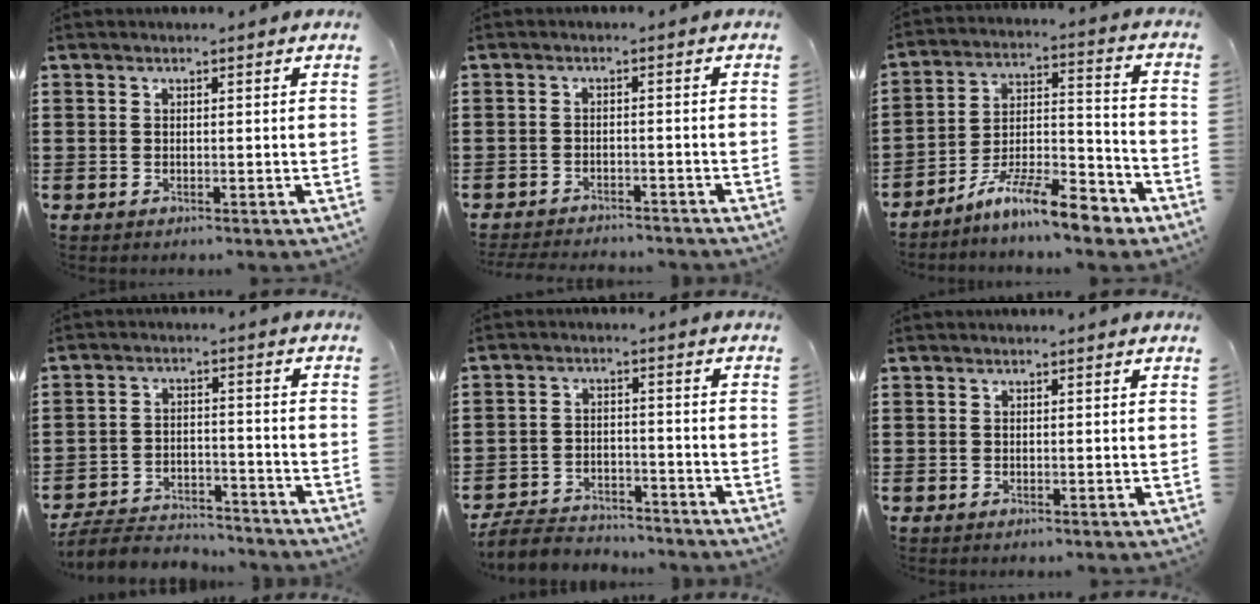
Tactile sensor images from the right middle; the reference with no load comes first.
{"total": 2.5, "force": [-2.5, 0.2, 0.0], "torque": [-0.006, 0.000, -0.054]}
{"total": 11.4, "force": [-9.3, 2.0, 6.3], "torque": [-0.102, 0.032, -0.175]}
{"total": 4.9, "force": [-4.8, 1.2, 0.6], "torque": [-0.025, 0.007, -0.102]}
{"total": 4.7, "force": [-4.6, 1.2, 0.4], "torque": [-0.022, 0.005, -0.099]}
{"total": 0.0}